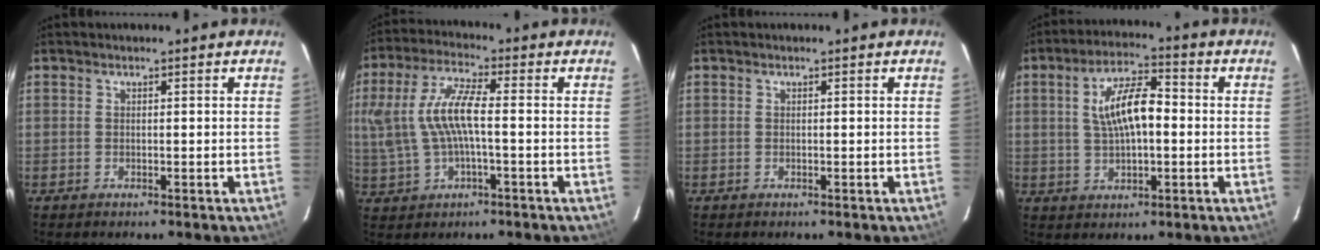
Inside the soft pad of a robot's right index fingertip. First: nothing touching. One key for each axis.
{"total": 11.1, "fx": -0.2, "fy": 3.9, "fz": 10.4, "tx": -0.213, "ty": 0.007, "tz": 0.002}
{"total": 0.0}
{"total": 9.7, "fx": 0.7, "fy": 3.9, "fz": 8.9, "tx": -0.167, "ty": 0.017, "tz": 0.017}